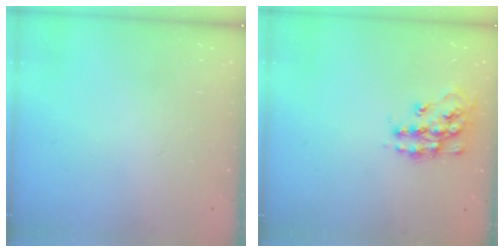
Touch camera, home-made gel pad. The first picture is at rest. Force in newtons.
{"total": 13.7, "press": 13.7, "slide": 0.6}